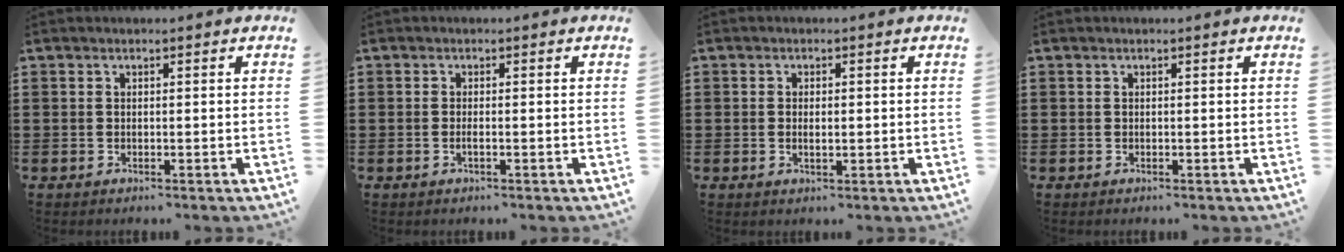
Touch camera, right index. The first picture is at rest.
{"total": 0.9, "force": [-0.4, 0.1, 0.8], "torque": [-0.015, -0.003, -0.007]}
{"total": 1.5, "force": [-0.1, 0.6, 1.4], "torque": [-0.026, 0.002, -0.003]}
{"total": 0.0}